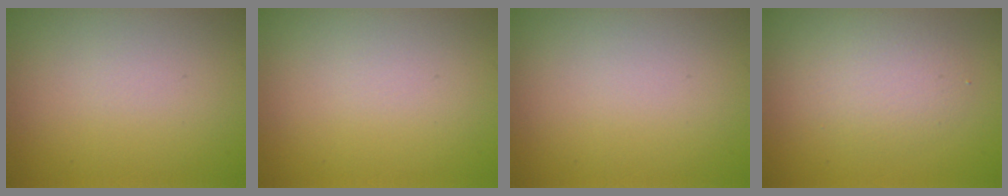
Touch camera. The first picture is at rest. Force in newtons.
{"total": 0.0}
{"total": 0.0}
{"total": 2.9, "press": 2.9, "slide": 0.3}